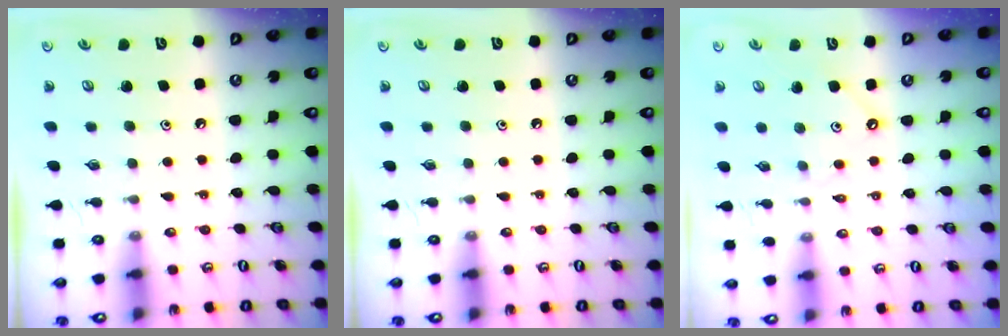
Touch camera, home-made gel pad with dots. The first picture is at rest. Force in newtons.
{"total": 0.0}
{"total": 2.8, "press": 2.8, "slide": 0.5}